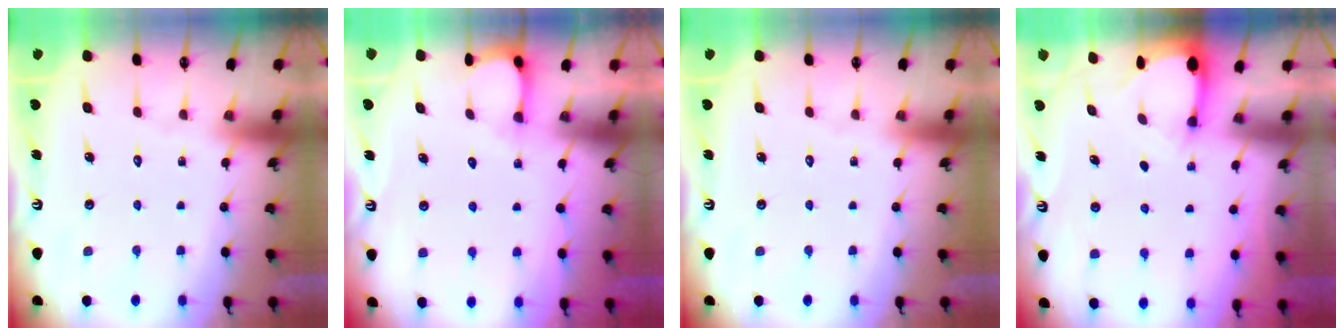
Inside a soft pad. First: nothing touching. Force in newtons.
{"total": 2.9, "press": 2.9, "slide": 0.4}
{"total": 0.0}
{"total": 3.1, "press": 3.1, "slide": 0.2}